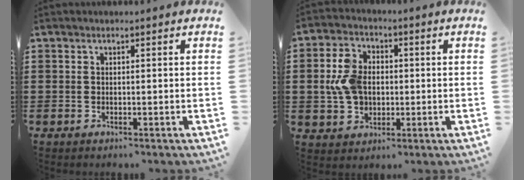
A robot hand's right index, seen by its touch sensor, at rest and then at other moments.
{"total": 7.9, "force": [0.0, 5.9, 5.3], "torque": [-0.137, 0.010, -0.006]}